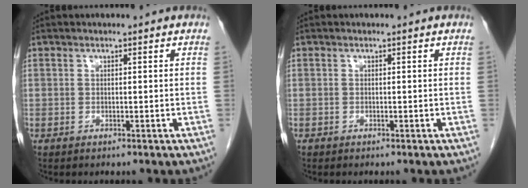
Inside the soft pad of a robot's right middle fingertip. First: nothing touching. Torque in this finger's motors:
{"motor_torque": [-0.26, 0.11, -0.02, 0.00]}